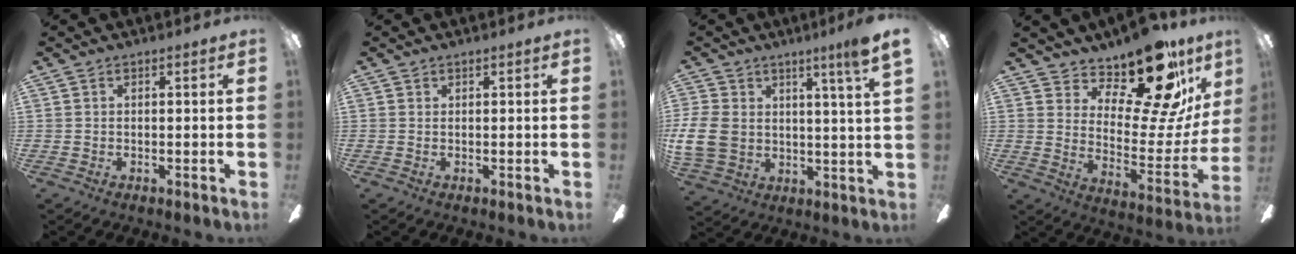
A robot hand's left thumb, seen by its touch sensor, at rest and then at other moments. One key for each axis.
{"total": 0.0}
{"total": 10.9, "fx": 4.5, "fy": 5.1, "fz": 8.5, "tx": -0.168, "ty": -0.019, "tz": 0.083}
{"total": 19.4, "fx": 14.6, "fy": 6.8, "fz": 10.8, "tx": -0.144, "ty": -0.124, "tz": 0.243}